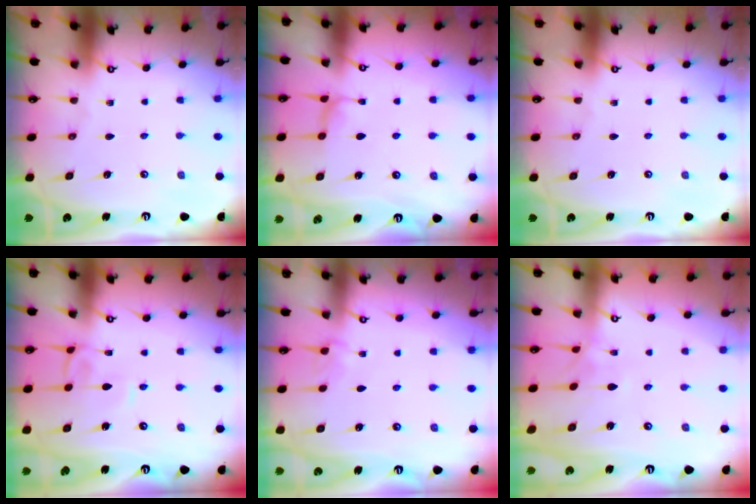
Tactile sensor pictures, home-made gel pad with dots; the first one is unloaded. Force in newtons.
{"total": 0.6, "press": 0.3, "slide": 0.5}
{"total": 0.0}
{"total": 2.9, "press": 2.9, "slide": 0.2}
{"total": 3.7, "press": 3.7, "slide": 0.3}
{"total": 3.9, "press": 3.9, "slide": 0.4}